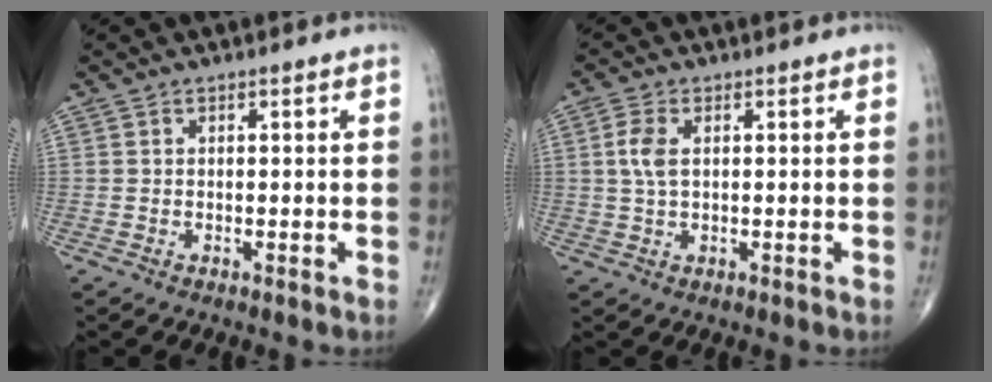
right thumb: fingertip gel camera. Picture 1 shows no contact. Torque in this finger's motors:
{"motor_torque": [-0.10, 0.14, -0.02, -0.02, 0.10]}